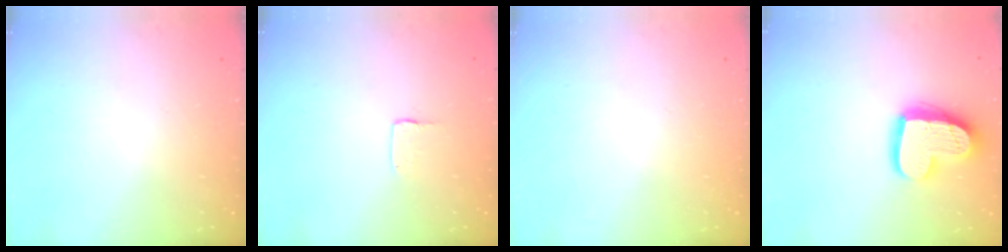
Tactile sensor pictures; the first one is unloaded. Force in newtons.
{"total": 2.0, "press": 2.0, "slide": 0.2}
{"total": 0.0}
{"total": 17.8, "press": 17.7, "slide": 1.4}